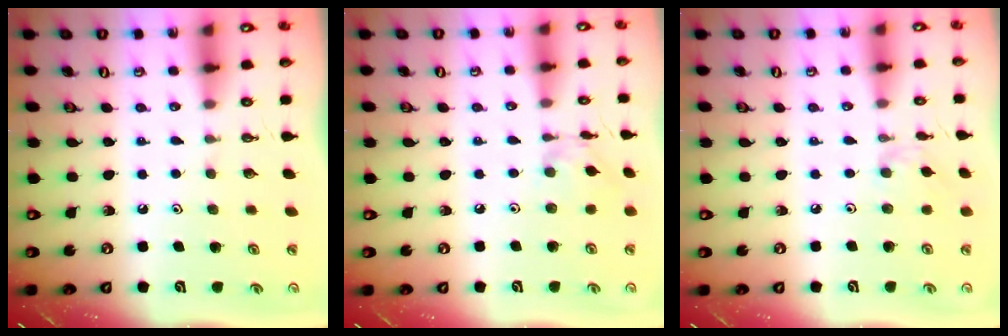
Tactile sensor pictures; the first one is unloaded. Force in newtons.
{"total": 2.7, "press": 2.7, "slide": 0.2}
{"total": 1.3, "press": 1.2, "slide": 0.4}